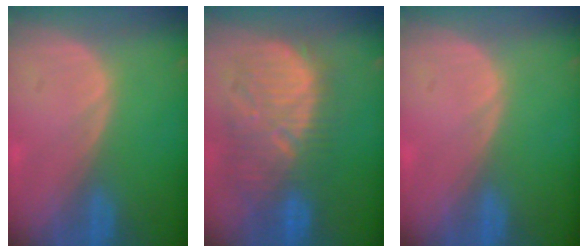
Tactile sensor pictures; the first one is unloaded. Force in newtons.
{"total": 11.7, "press": 11.1, "slide": 3.8}
{"total": 0.0}